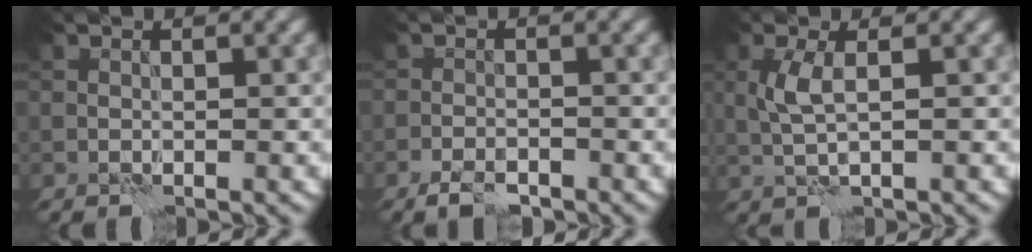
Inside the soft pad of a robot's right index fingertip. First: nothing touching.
{"total": 2.7, "force": [-2.0, 1.1, 1.4], "torque": [-0.024, 0.000, -0.040]}
{"total": 2.4, "force": [0.4, 0.6, 2.3], "torque": [-0.055, 0.002, 0.008]}